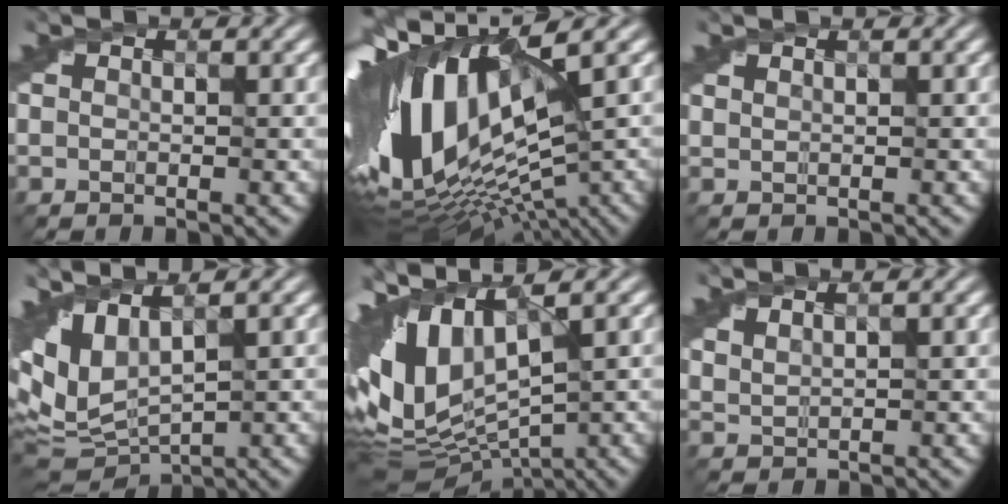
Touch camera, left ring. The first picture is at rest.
{"total": 16.7, "force": [0.7, 7.9, 14.6], "torque": [-0.320, -0.012, 0.041]}
{"total": 0.8, "force": [0.8, 0.2, 0.1], "torque": [-0.001, 0.002, 0.016]}
{"total": 9.5, "force": [2.1, 5.4, 7.5], "torque": [-0.176, 0.004, 0.073]}
{"total": 13.6, "force": [1.2, 7.4, 11.3], "torque": [-0.253, 0.000, 0.061]}
{"total": 2.3, "force": [1.9, 0.7, 0.9], "torque": [-0.014, 0.019, 0.033]}